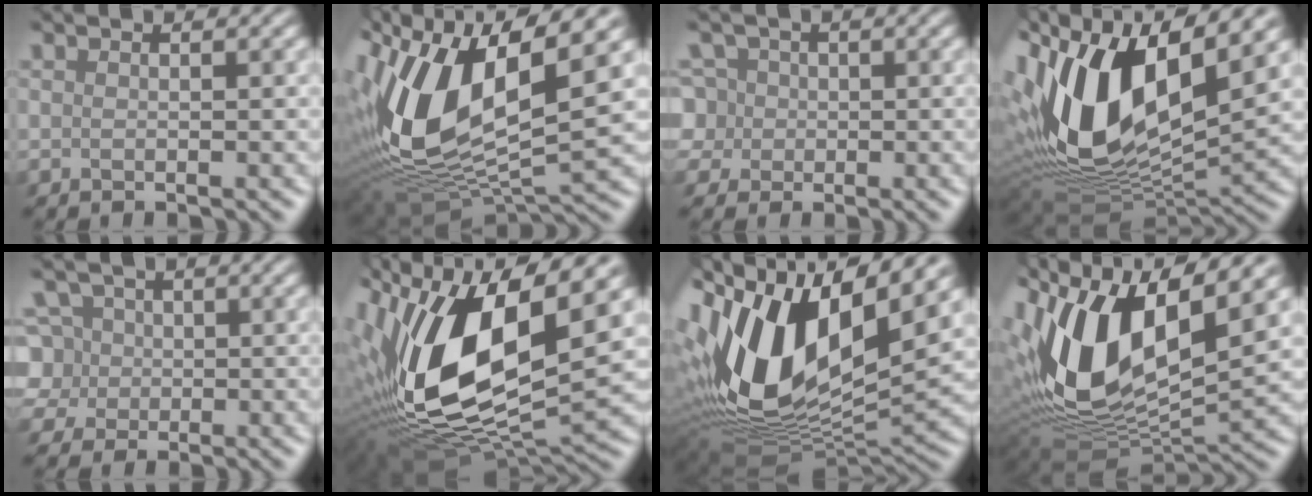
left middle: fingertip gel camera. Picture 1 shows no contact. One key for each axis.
{"total": 13.9, "fx": 3.0, "fy": 6.8, "fz": 11.8, "tx": -0.249, "ty": 0.001, "tz": 0.056}
{"total": 5.4, "fx": -0.2, "fy": 5.2, "fz": 1.2, "tx": -0.024, "ty": 0.035, "tz": -0.034}
{"total": 14.5, "fx": 3.4, "fy": 7.7, "fz": 11.8, "tx": -0.248, "ty": 0.001, "tz": 0.058}
{"total": 6.7, "fx": -1.2, "fy": 6.3, "fz": 1.7, "tx": -0.046, "ty": 0.030, "tz": -0.045}
{"total": 16.9, "fx": 3.2, "fy": 8.0, "fz": 14.5, "tx": -0.306, "ty": 0.008, "tz": 0.061}
{"total": 16.1, "fx": 3.5, "fy": 8.4, "fz": 13.2, "tx": -0.286, "ty": 0.011, "tz": 0.060}
{"total": 12.9, "fx": 3.0, "fy": 6.9, "fz": 10.5, "tx": -0.217, "ty": 0.004, "tz": 0.054}